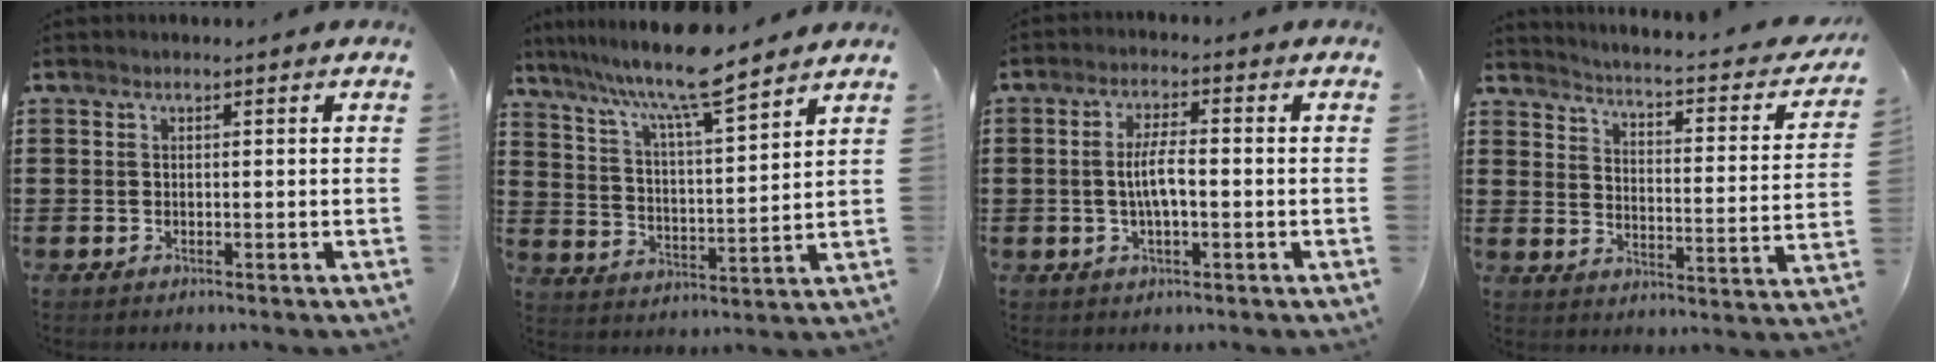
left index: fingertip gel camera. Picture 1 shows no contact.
{"total": 9.6, "force": [8.1, 0.3, 5.2], "torque": [-0.127, -0.042, 0.137]}
{"total": 5.0, "force": [-0.5, 1.3, 4.8], "torque": [-0.099, 0.001, -0.015]}
{"total": 2.2, "force": [1.9, -0.4, 1.2], "torque": [-0.040, -0.028, 0.018]}